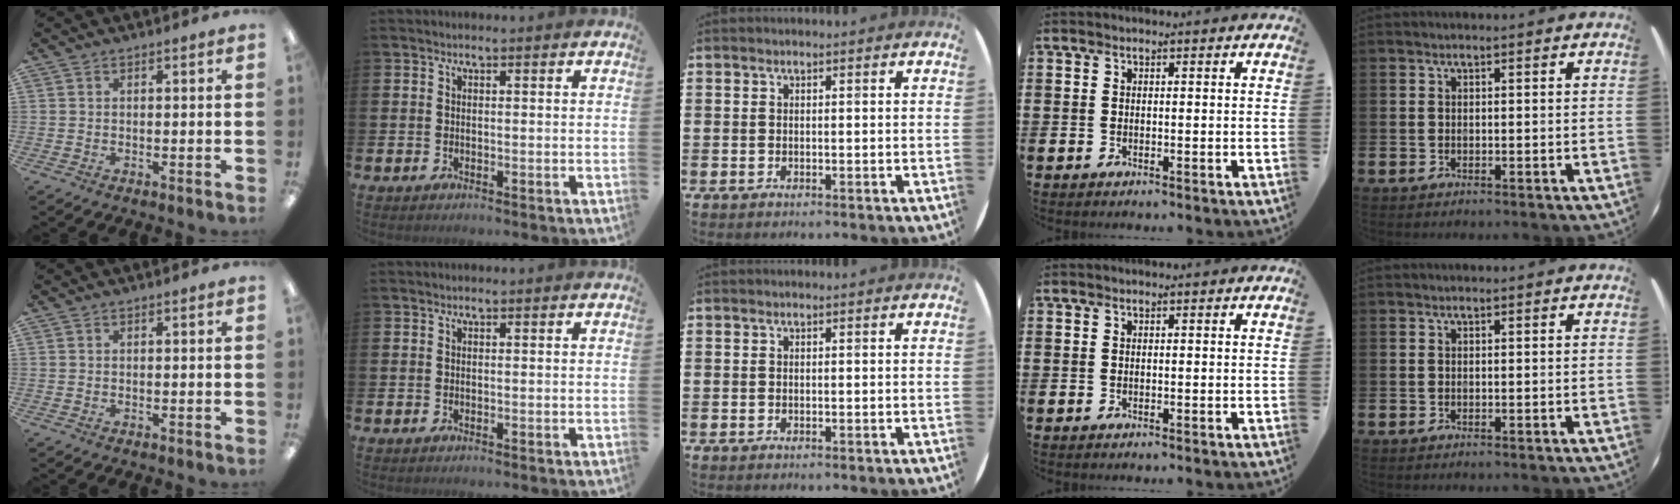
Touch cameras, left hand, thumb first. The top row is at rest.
{}